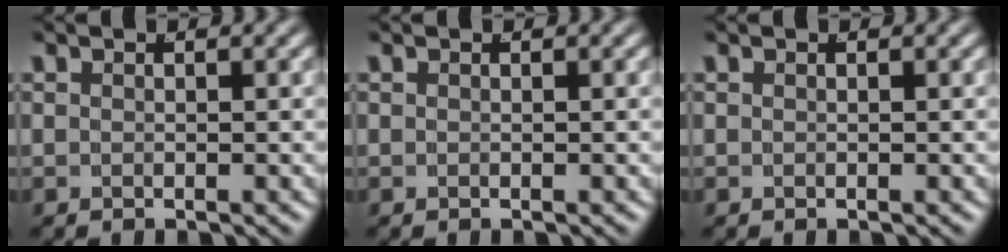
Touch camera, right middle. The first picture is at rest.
{"total": 0.0}
{"total": 0.0}